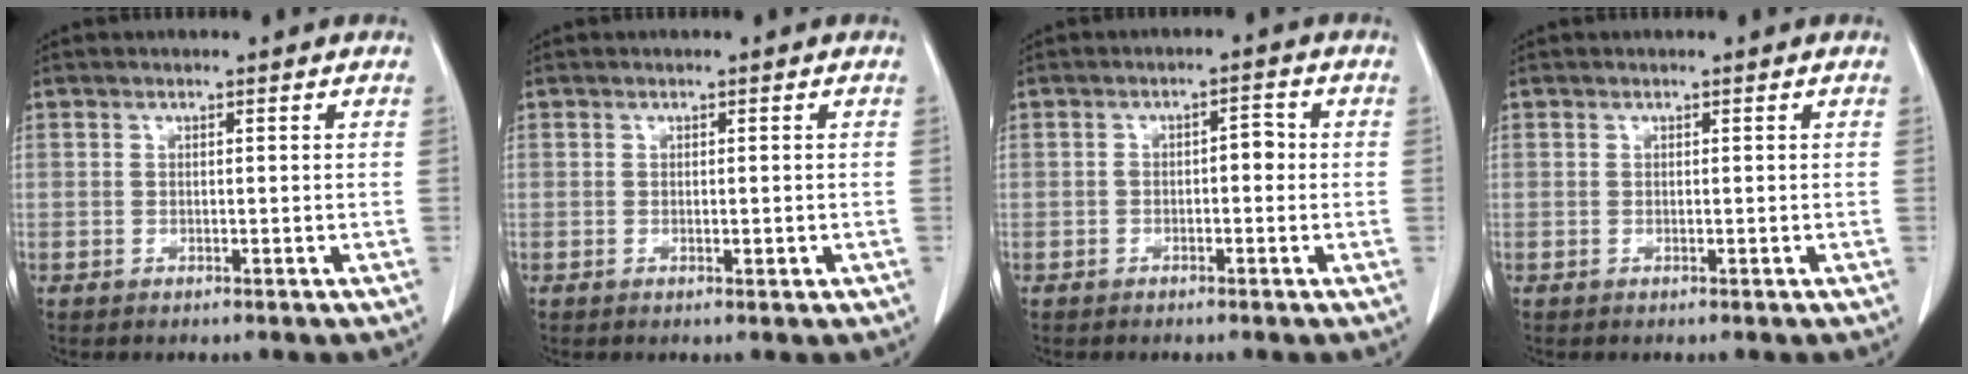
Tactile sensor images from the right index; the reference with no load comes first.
{"total": 1.4, "force": [-0.3, 0.7, 1.2], "torque": [-0.026, -0.003, 0.000]}
{"total": 3.2, "force": [-0.4, 1.5, 2.8], "torque": [-0.047, 0.024, -0.005]}
{"total": 0.0}